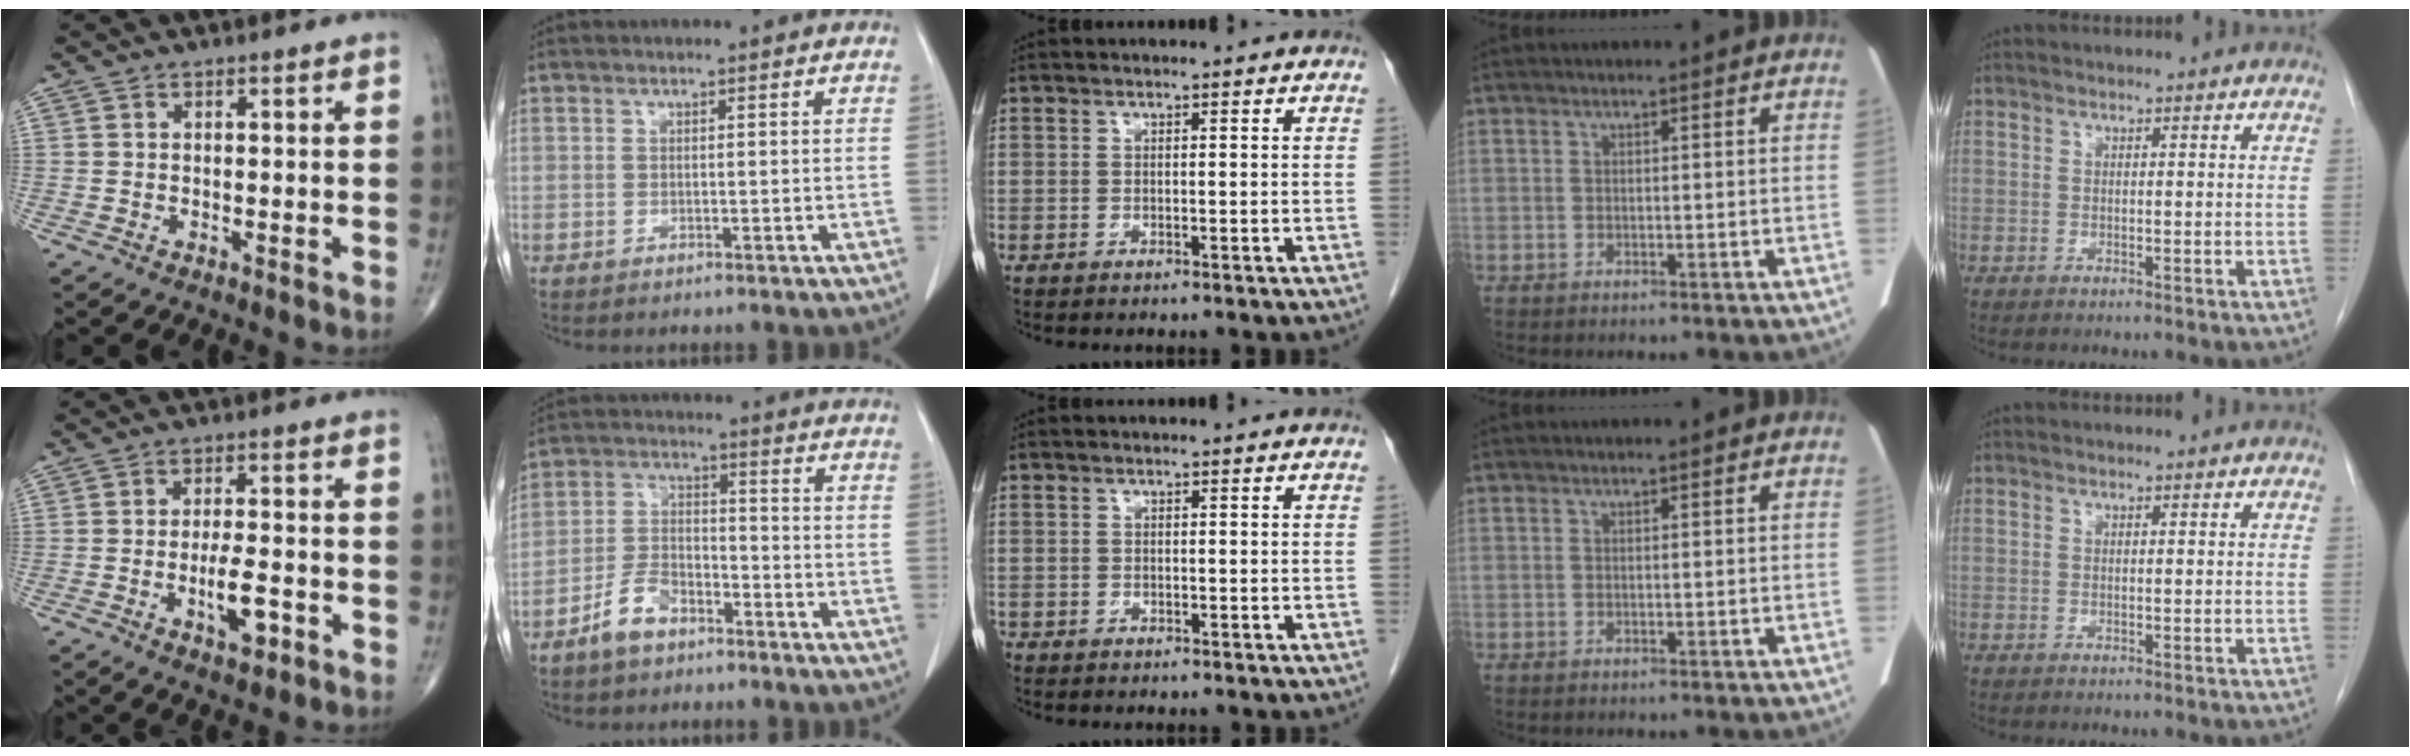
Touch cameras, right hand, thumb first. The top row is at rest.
{"thumb": {"total": 6.4, "force": [-2.3, 2.3, 5.6], "torque": [-0.088, 0.008, -0.035]}, "index": {"total": 6.7, "force": [-4.5, 3.6, 3.3], "torque": [-0.076, 0.012, -0.085]}, "middle": {"total": 1.5, "force": [-1.2, 0.8, 0.3], "torque": [-0.014, -0.001, -0.019]}}